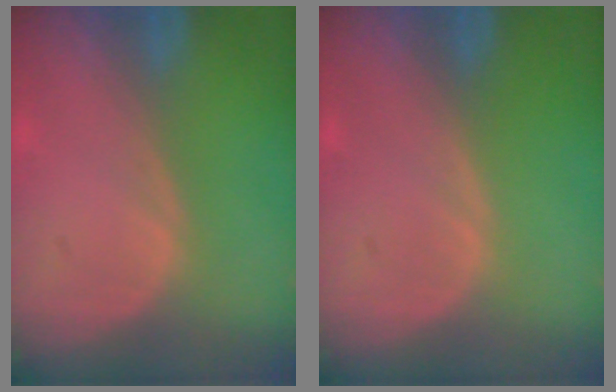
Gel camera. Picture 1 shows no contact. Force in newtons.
{"total": 0.0}